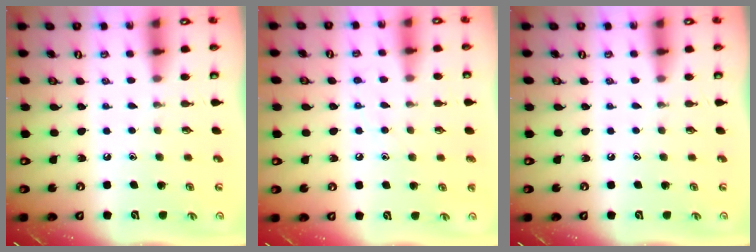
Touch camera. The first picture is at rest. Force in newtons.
{"total": 9.3, "press": 9.3, "slide": 0.6}
{"total": 0.0}